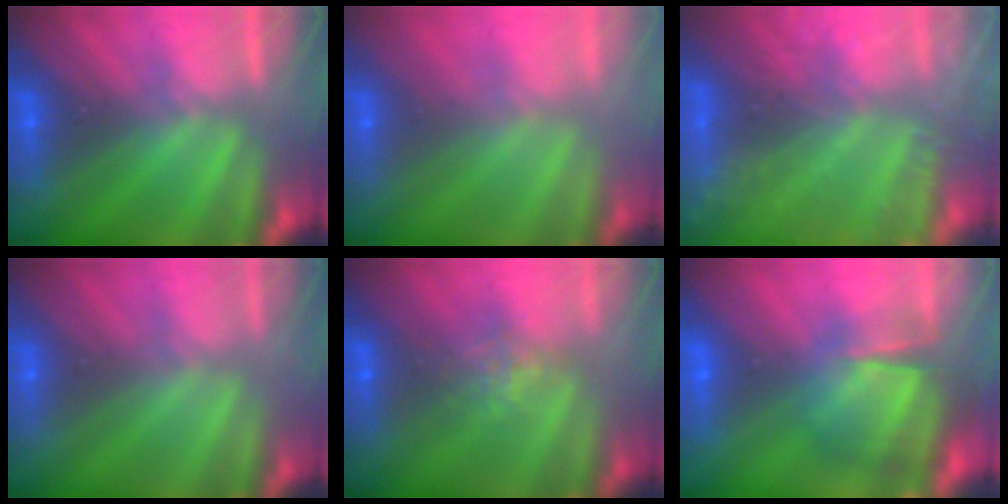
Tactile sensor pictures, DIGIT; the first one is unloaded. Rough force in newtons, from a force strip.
{"total": 3.0}
{"total": 6.5}
{"total": 4.4}
{"total": 3.7}
{"total": 7.3}